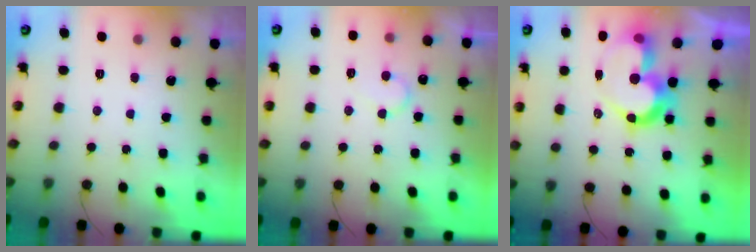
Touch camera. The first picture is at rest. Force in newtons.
{"total": 5.8, "press": 5.8, "slide": 0.5}
{"total": 13.2, "press": 13.1, "slide": 1.5}